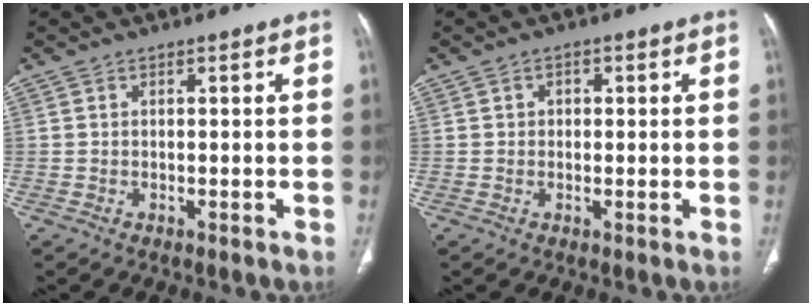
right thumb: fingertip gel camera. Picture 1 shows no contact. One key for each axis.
{"total": 1.6, "fx": 0.4, "fy": 1.4, "fz": 0.7, "tx": 0.000, "ty": 0.002, "tz": 0.002}